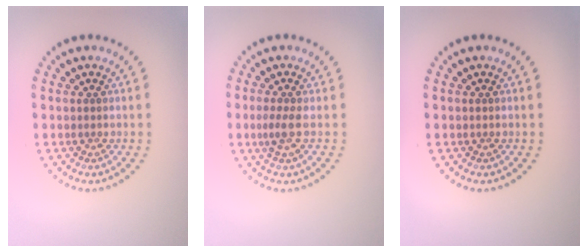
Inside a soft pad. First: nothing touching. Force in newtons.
{"total": 1.4, "press": 1.2, "slide": 0.7}
{"total": 0.0}